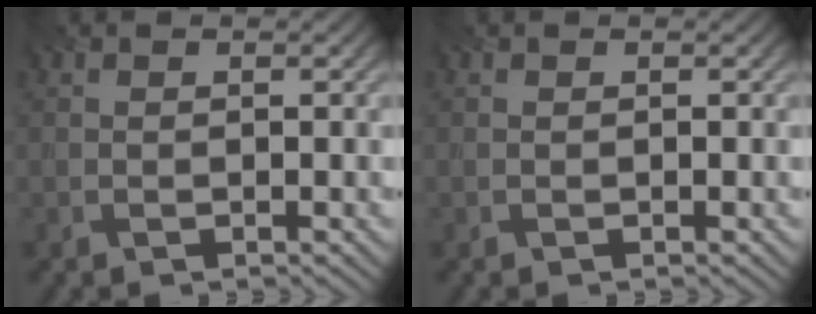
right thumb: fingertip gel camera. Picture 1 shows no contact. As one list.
[{"total": 0.0}]